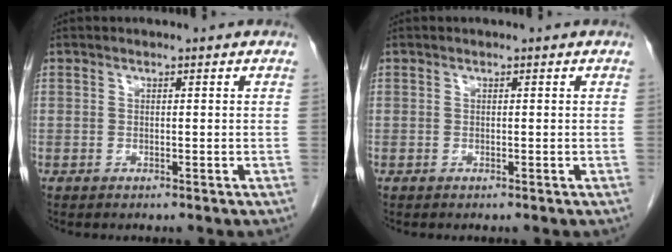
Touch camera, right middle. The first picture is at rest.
{"total": 0.0}